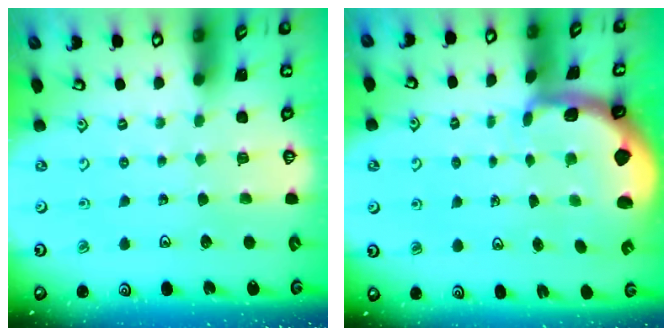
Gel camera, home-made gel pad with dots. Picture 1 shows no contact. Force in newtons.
{"total": 1.7, "press": 1.6, "slide": 0.4}